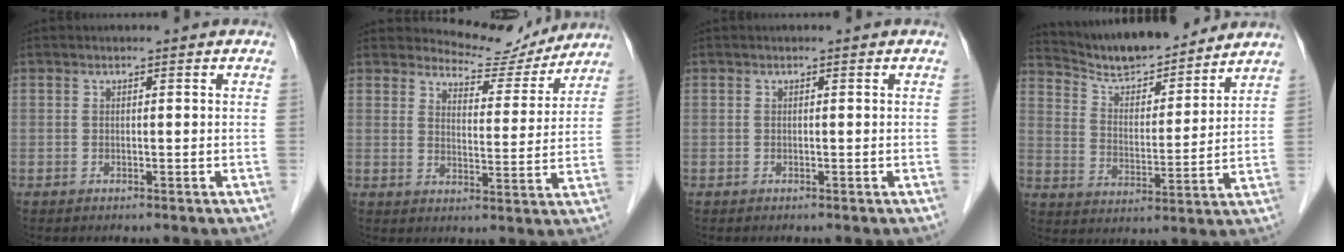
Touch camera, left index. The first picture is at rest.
{"total": 8.6, "force": [8.4, 2.0, 0.1], "torque": [-0.003, -0.011, 0.114]}
{"total": 0.0}
{"total": 13.7, "force": [12.9, 1.9, 4.1], "torque": [-0.074, 0.007, 0.218]}